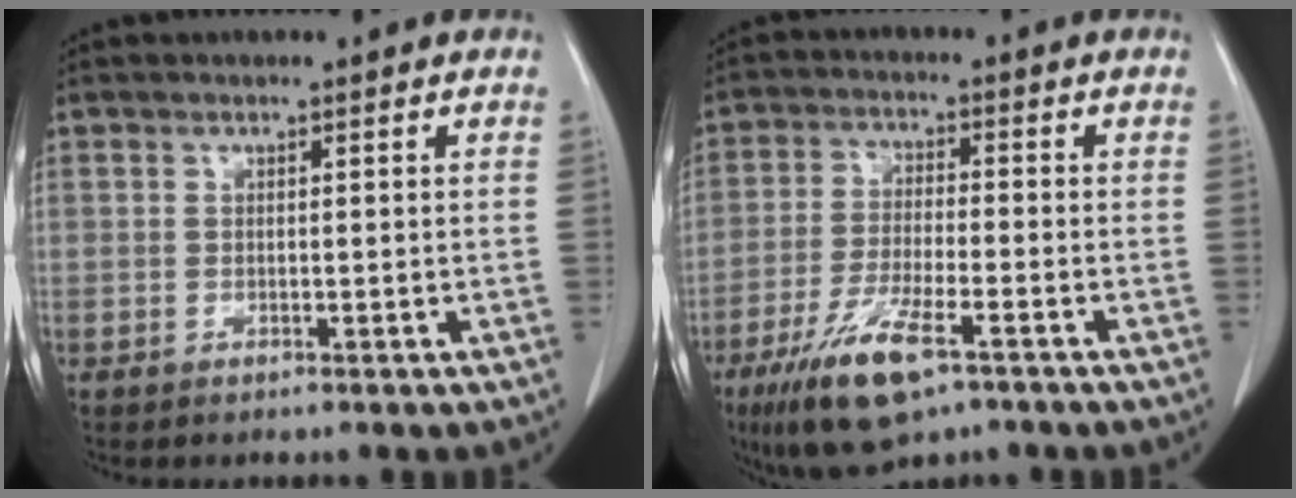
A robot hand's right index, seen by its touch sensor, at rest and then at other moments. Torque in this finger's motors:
{"motor_torque": [1.30, -0.83, 0.52, 0.17]}